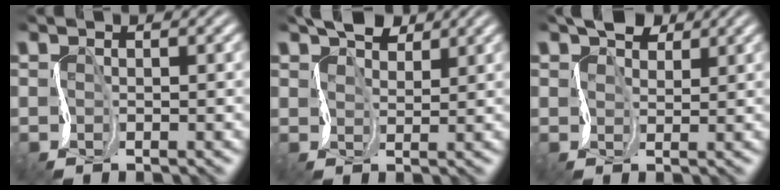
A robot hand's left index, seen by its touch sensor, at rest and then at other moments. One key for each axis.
{"total": 3.7, "fx": 3.4, "fy": 1.2, "fz": 0.6, "tx": -0.028, "ty": 0.008, "tz": 0.056}
{"total": 3.2, "fx": 2.8, "fy": 1.3, "fz": 0.6, "tx": -0.027, "ty": 0.009, "tz": 0.043}